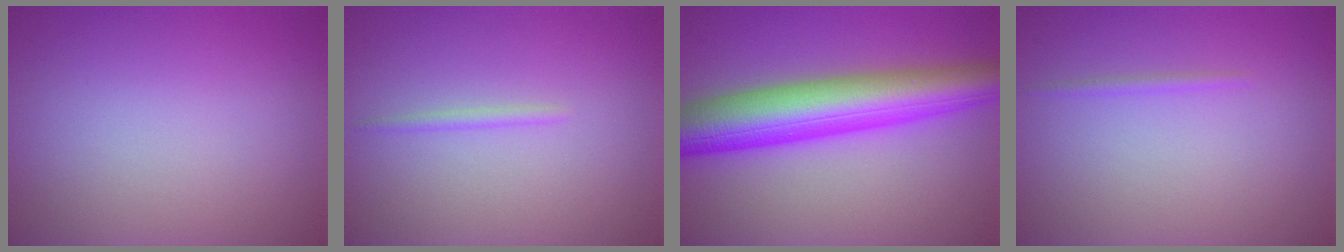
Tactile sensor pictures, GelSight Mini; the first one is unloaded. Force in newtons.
{"total": 0.7, "press": 0.7, "slide": 0.1}
{"total": 9.5, "press": 9.5, "slide": 0.1}
{"total": 0.6, "press": 0.6, "slide": 0.1}